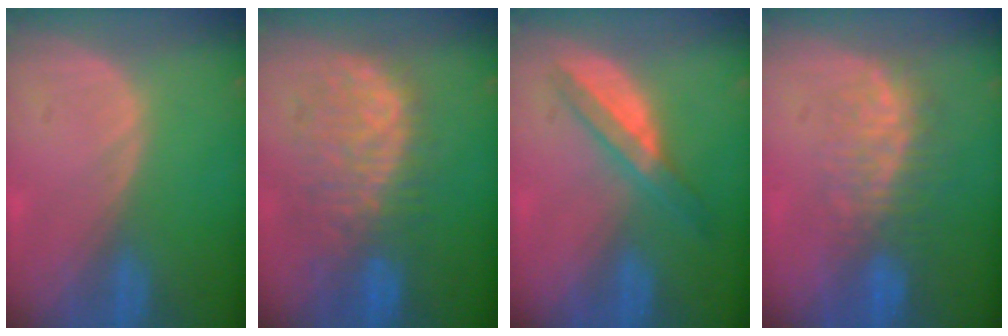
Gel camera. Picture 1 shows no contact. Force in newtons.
{"total": 10.3, "press": 9.4, "slide": 4.3}
{"total": 5.8, "press": 5.2, "slide": 2.5}
{"total": 7.6, "press": 7.1, "slide": 2.9}